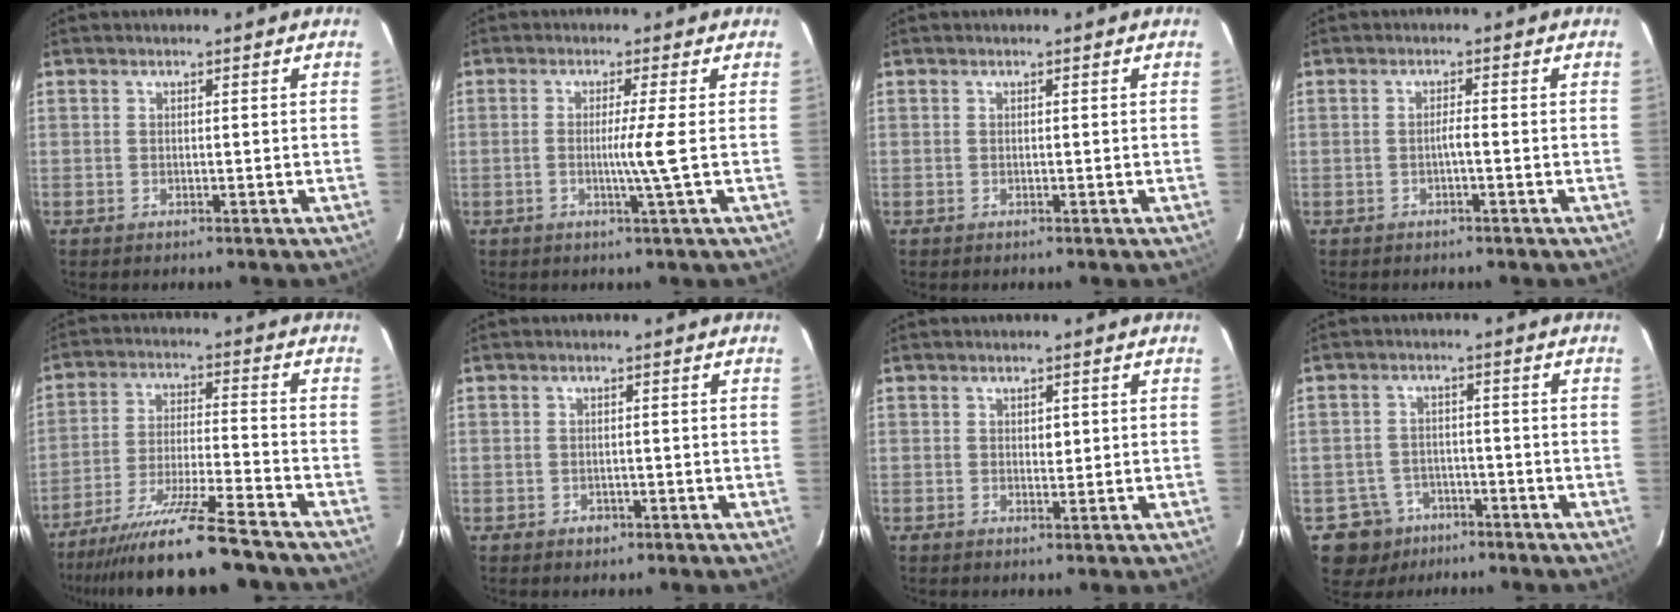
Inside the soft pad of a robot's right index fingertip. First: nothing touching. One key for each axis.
{"total": 3.9, "fx": -0.4, "fy": -1.4, "fz": 3.6, "tx": -0.064, "ty": -0.008, "tz": -0.009}
{"total": 0.0}
{"total": 1.3, "fx": -0.5, "fy": -0.1, "fz": 1.1, "tx": -0.020, "ty": 0.002, "tz": -0.009}
{"total": 14.7, "fx": -12.2, "fy": -0.5, "fz": 8.2, "tx": -0.151, "ty": -0.028, "tz": -0.204}
{"total": 1.7, "fx": -0.8, "fy": 1.5, "fz": 0.4, "tx": -0.005, "ty": 0.005, "tz": -0.009}
{"total": 1.3, "fx": 0.3, "fy": 0.8, "fz": 1.0, "tx": -0.011, "ty": -0.001, "tz": 0.005}
{"total": 6.5, "fx": -3.6, "fy": 5.5, "fz": 0.1, "tx": -0.001, "ty": 0.010, "tz": -0.049}